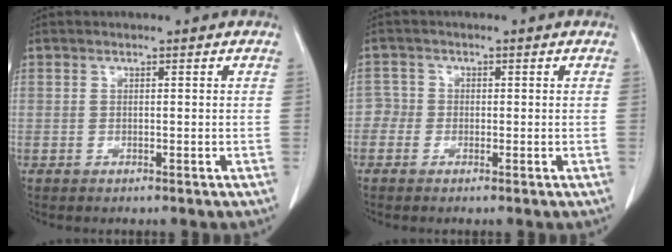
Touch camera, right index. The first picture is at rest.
{"total": 1.8, "force": [-0.7, 1.6, -0.2], "torque": [0.017, 0.009, -0.021]}